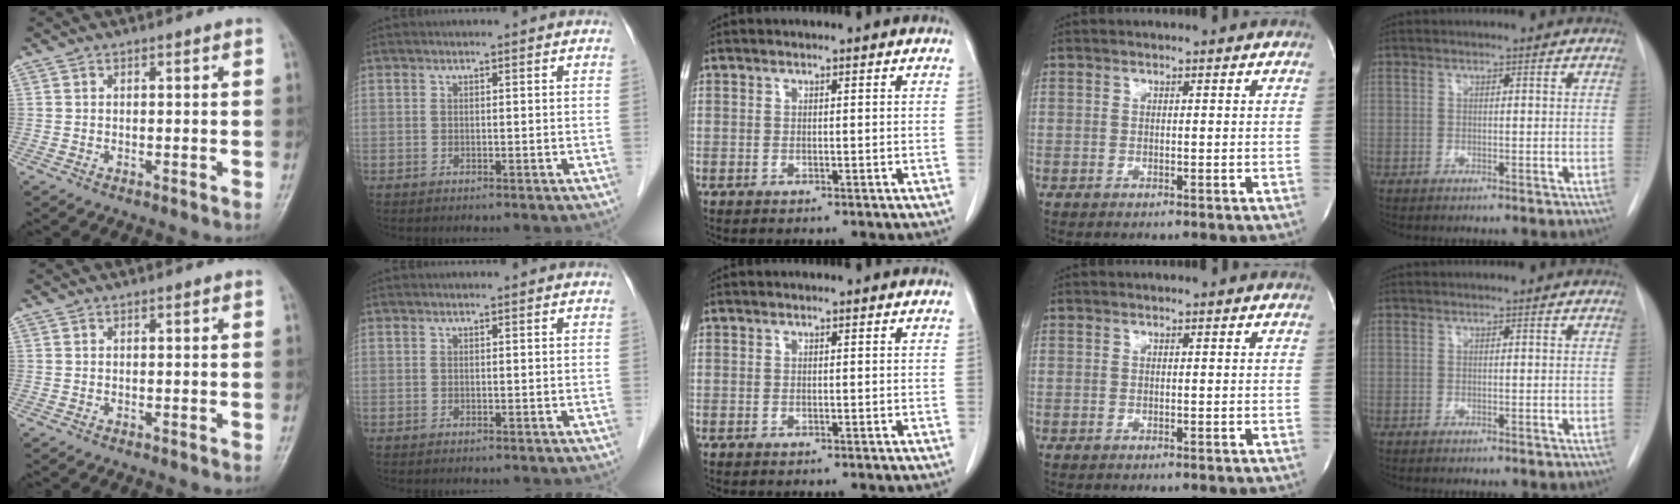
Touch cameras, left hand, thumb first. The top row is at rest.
{}